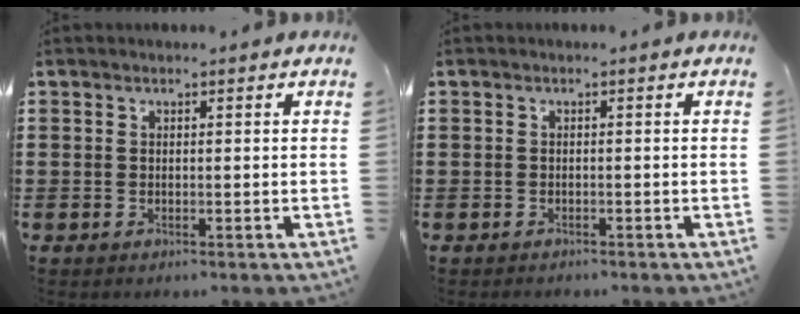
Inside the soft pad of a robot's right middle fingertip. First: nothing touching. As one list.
[{"total": 0.7, "force": [-0.6, 0.4, -0.1], "torque": [0.002, 0.004, -0.015]}]